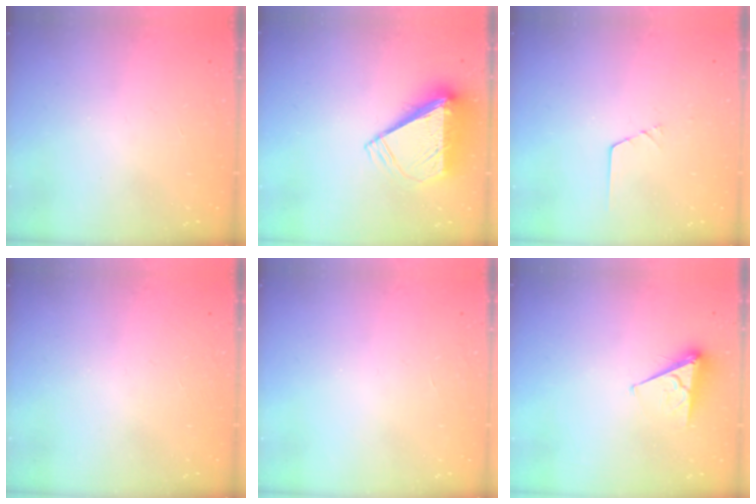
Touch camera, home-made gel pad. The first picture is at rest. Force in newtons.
{"total": 9.1, "press": 9.0, "slide": 1.3}
{"total": 1.4, "press": 1.4, "slide": 0.1}
{"total": 0.0}
{"total": 0.0}
{"total": 6.2, "press": 6.2, "slide": 0.5}